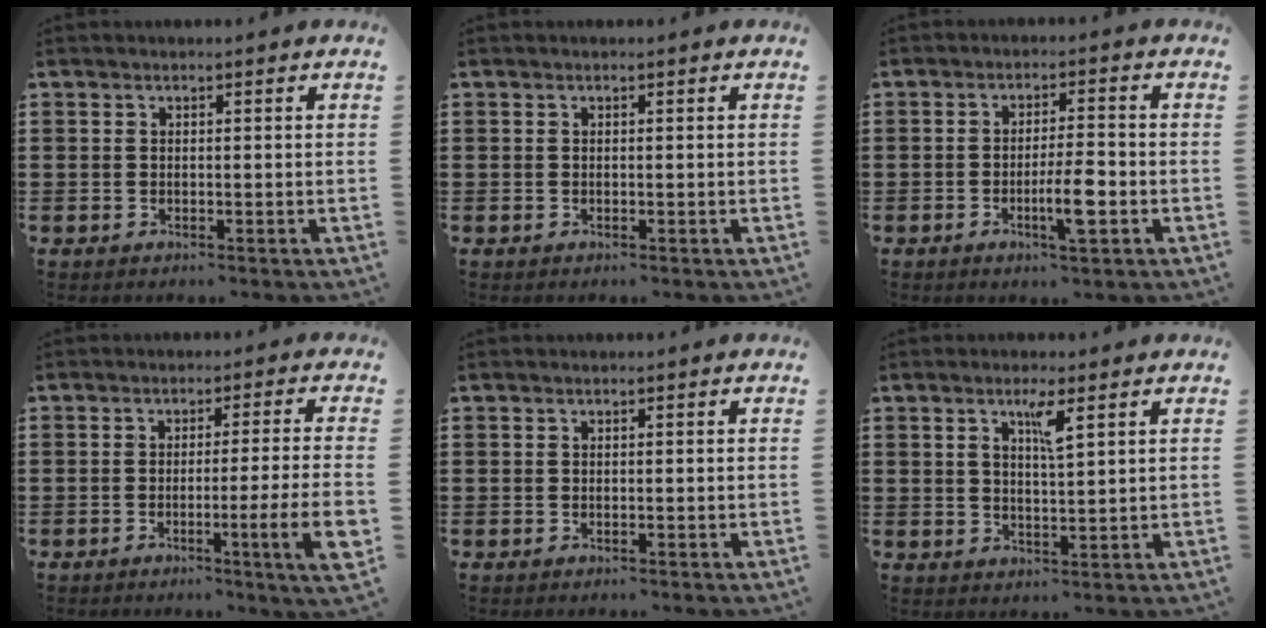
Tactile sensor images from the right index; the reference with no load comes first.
{"total": 0.0}
{"total": 5.8, "force": [-2.1, 0.9, 5.4], "torque": [-0.100, -0.008, -0.038]}
{"total": 8.1, "force": [-2.3, -0.2, 7.8], "torque": [-0.119, -0.018, -0.038]}
{"total": 0.0}
{"total": 3.6, "force": [1.8, 0.5, 3.1], "torque": [-0.059, 0.000, 0.027]}